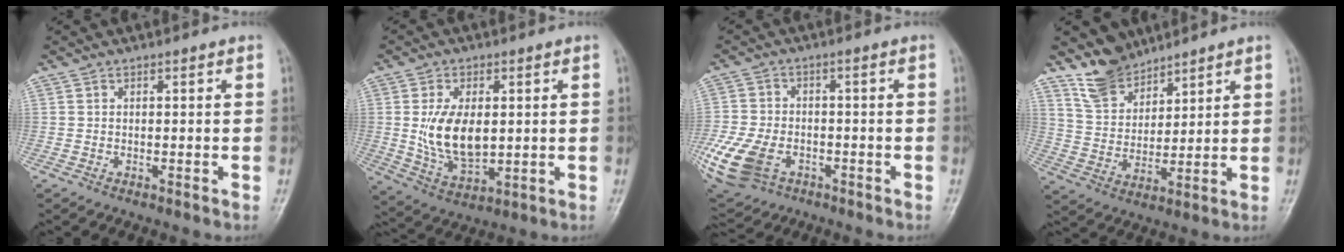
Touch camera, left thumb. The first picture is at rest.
{"total": 11.9, "force": [0.9, 6.9, 9.7], "torque": [-0.164, -0.012, 0.029]}
{"total": 16.0, "force": [-6.1, 10.9, 9.9], "torque": [-0.245, 0.004, -0.102]}
{"total": 8.0, "force": [7.0, 3.7, 1.4], "torque": [-0.010, -0.049, 0.151]}